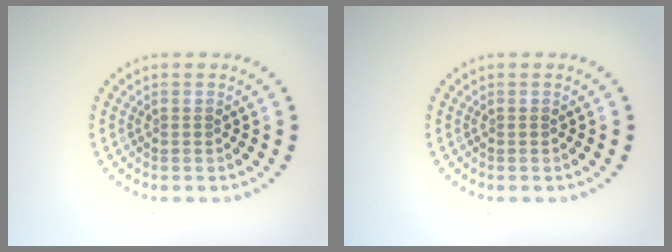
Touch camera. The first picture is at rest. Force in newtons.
{"total": 0.0}